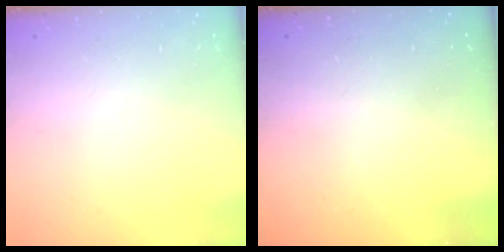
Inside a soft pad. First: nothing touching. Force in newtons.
{"total": 3.4, "press": 3.4, "slide": 0.1}